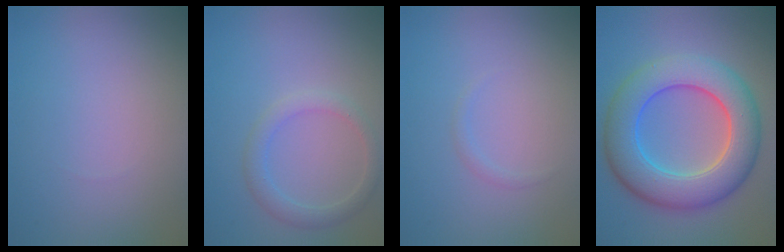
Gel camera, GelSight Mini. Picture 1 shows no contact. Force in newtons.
{"total": 2.1, "press": 2.1, "slide": 0.3}
{"total": 0.5, "press": 0.5, "slide": 0.0}
{"total": 9.3, "press": 9.3, "slide": 0.3}